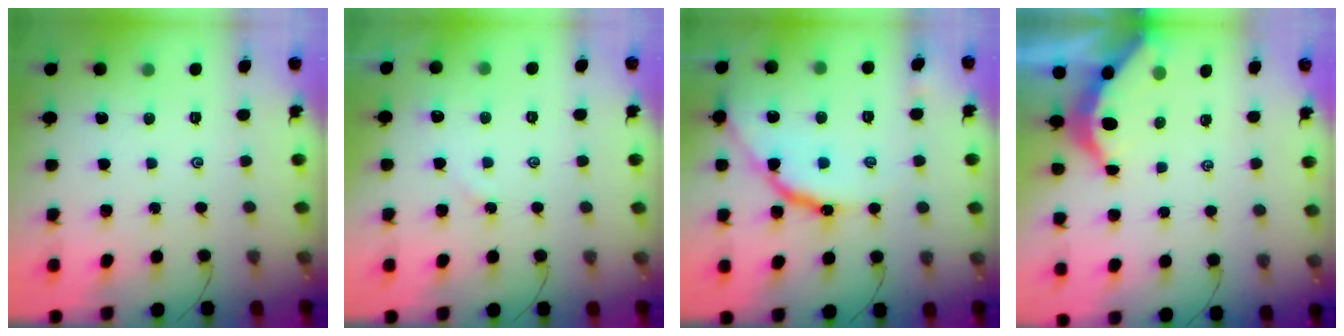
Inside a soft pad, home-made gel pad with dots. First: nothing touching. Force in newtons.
{"total": 3.4, "press": 3.4, "slide": 0.4}
{"total": 11.3, "press": 11.2, "slide": 0.9}
{"total": 3.7, "press": 3.6, "slide": 0.4}